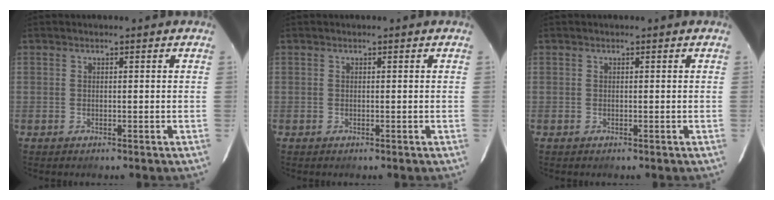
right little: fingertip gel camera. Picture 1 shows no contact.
{"total": 0.0}
{"total": 0.0}